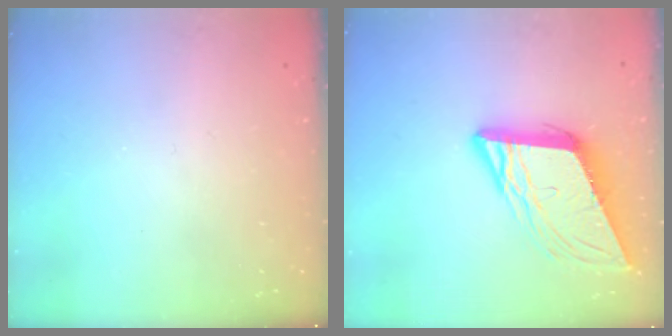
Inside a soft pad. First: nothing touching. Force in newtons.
{"total": 11.6, "press": 11.2, "slide": 2.9}